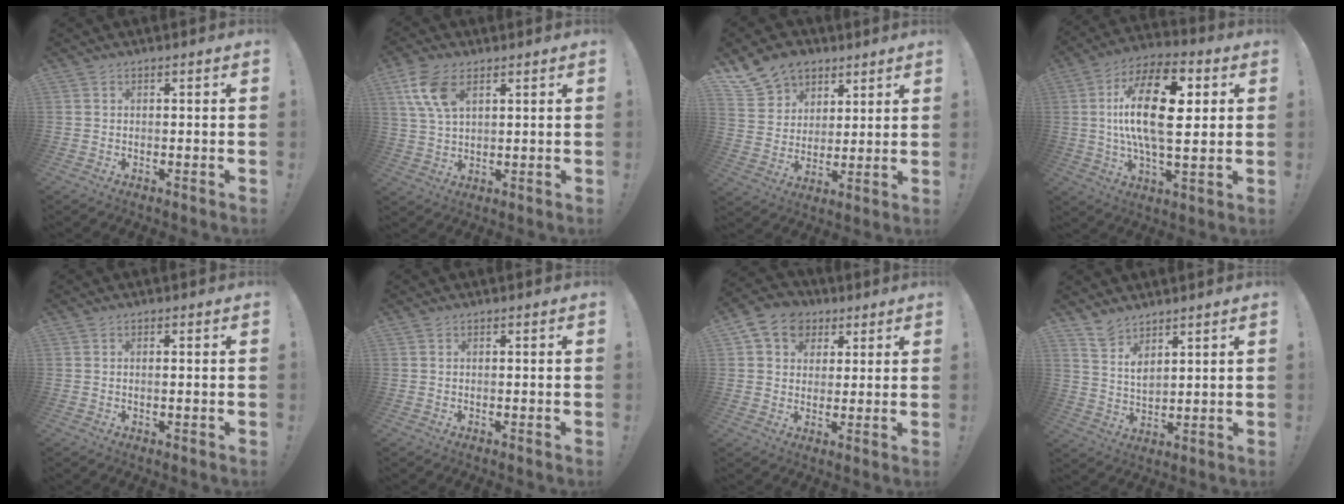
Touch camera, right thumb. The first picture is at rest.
{"total": 10.2, "force": [4.8, 5.5, 7.1], "torque": [-0.145, -0.009, 0.091]}
{"total": 12.5, "force": [8.0, 9.0, 3.2], "torque": [-0.051, -0.051, 0.160]}
{"total": 21.8, "force": [3.3, 9.6, 19.3], "torque": [-0.348, -0.003, 0.042]}
{"total": 0.8, "force": [0.0, 0.0, 0.8], "torque": [-0.010, -0.002, 0.000]}
{"total": 0.0}
{"total": 10.0, "force": [4.1, 8.2, 3.9], "torque": [-0.062, -0.011, 0.085]}
{"total": 6.1, "force": [5.3, 2.3, 2.0], "torque": [-0.039, -0.035, 0.100]}